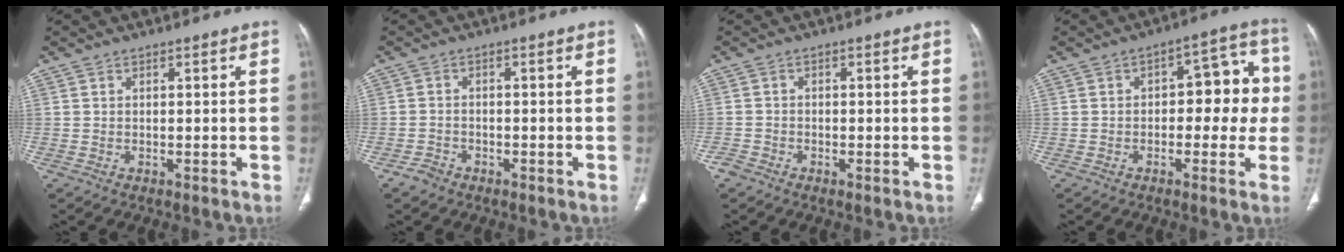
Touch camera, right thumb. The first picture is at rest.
{"total": 2.2, "force": [-1.6, 1.4, 0.4], "torque": [-0.011, 0.009, -0.029]}
{"total": 1.7, "force": [-1.4, 0.9, 0.4], "torque": [-0.005, 0.001, -0.028]}
{"total": 10.6, "force": [-0.2, 5.9, 8.8], "torque": [-0.055, 0.037, -0.011]}